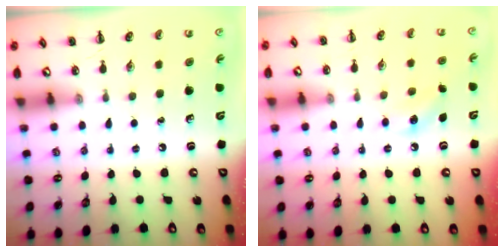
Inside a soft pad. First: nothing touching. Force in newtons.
{"total": 7.4, "press": 7.1, "slide": 1.7}